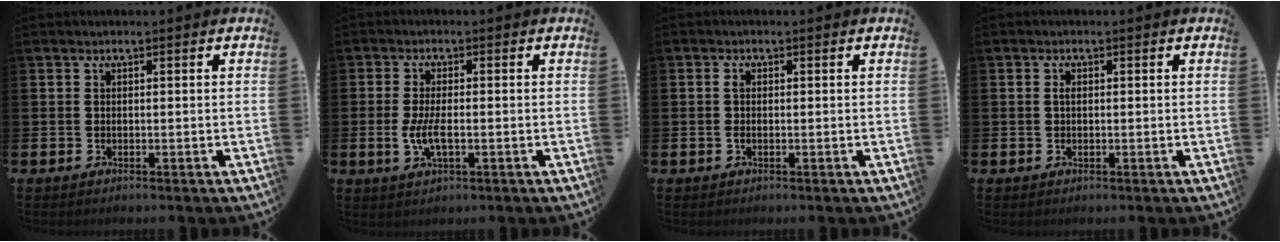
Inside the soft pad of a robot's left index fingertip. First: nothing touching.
{"total": 4.0, "force": [-0.7, 1.5, 3.7], "torque": [-0.070, 0.000, -0.014]}
{"total": 1.2, "force": [0.0, 0.6, 1.1], "torque": [-0.016, 0.001, -0.002]}
{"total": 0.9, "force": [0.1, 0.5, 0.7], "torque": [-0.010, 0.001, 0.001]}